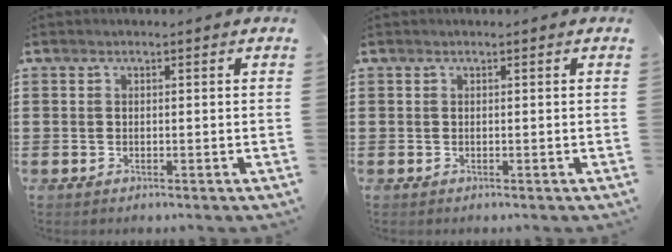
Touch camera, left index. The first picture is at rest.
{"total": 0.0}